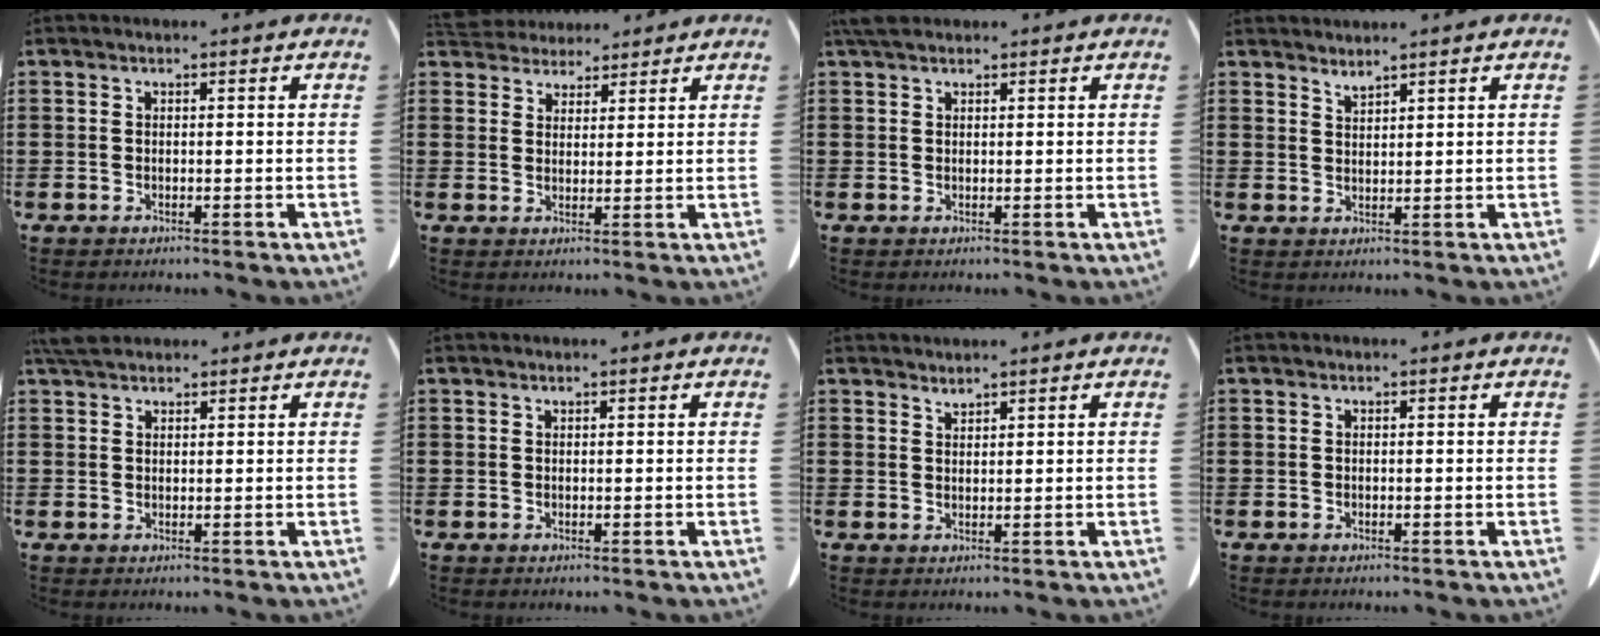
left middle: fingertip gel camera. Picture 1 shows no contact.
{"total": 3.8, "force": [3.6, 1.2, 0.1], "torque": [-0.015, -0.009, 0.069]}
{"total": 2.3, "force": [1.7, 1.0, 1.2], "torque": [-0.030, 0.006, 0.034]}
{"total": 1.8, "force": [1.8, -0.2, 0.1], "torque": [-0.006, -0.004, 0.036]}
{"total": 3.3, "force": [2.7, 1.2, 1.4], "torque": [-0.036, 0.004, 0.053]}
{"total": 0.0}
{"total": 1.4, "force": [1.4, 0.0, 0.0], "torque": [-0.003, -0.004, 0.029]}
{"total": 0.0}